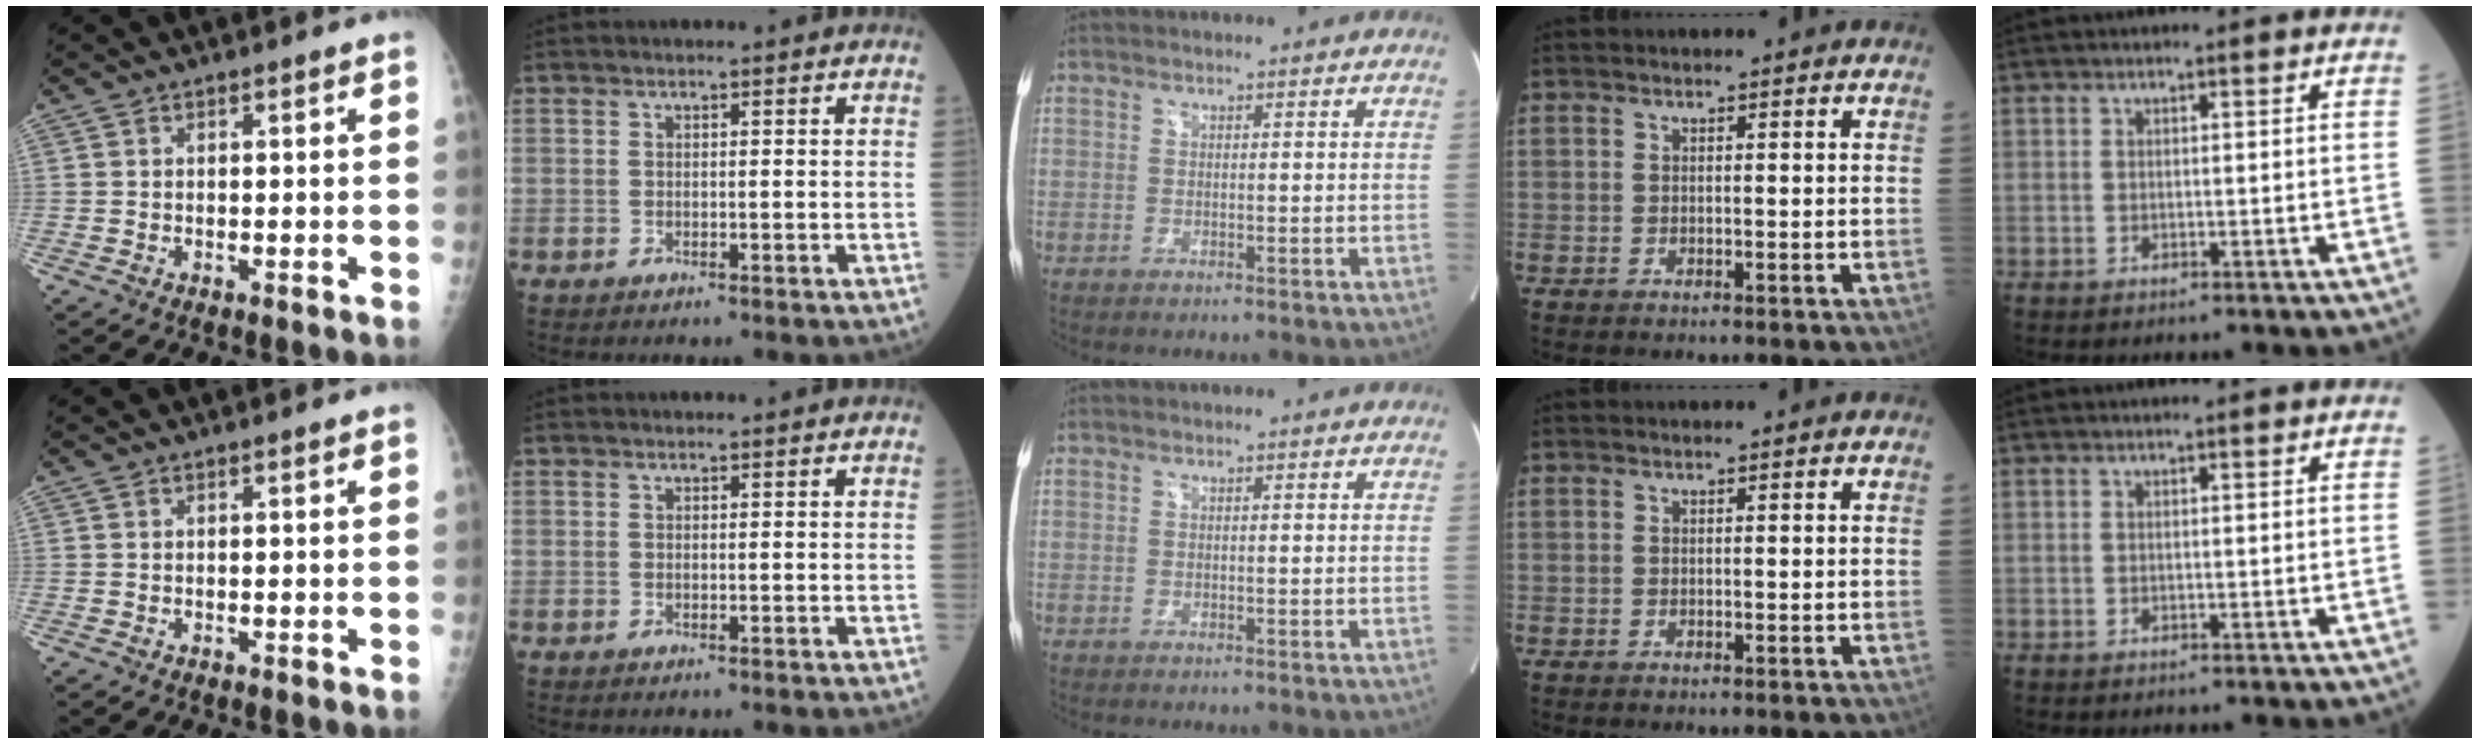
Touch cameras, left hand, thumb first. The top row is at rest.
{}